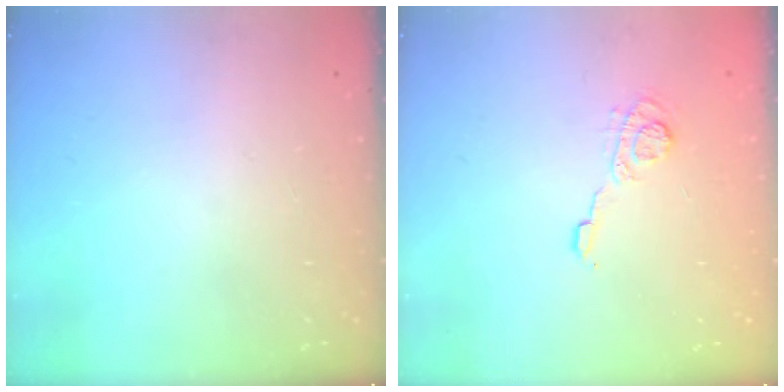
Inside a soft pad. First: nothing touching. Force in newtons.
{"total": 5.9, "press": 5.8, "slide": 1.0}